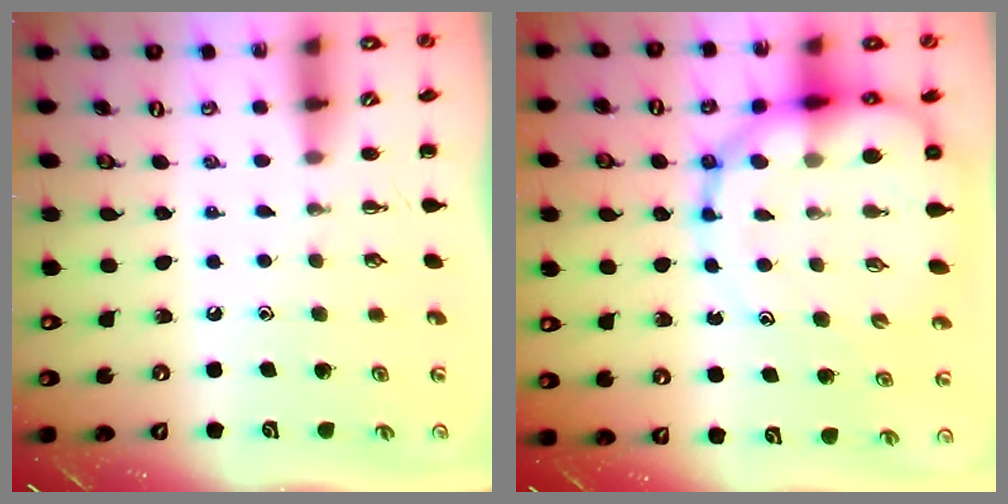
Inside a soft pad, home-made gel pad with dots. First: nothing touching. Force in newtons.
{"total": 18.0, "press": 17.5, "slide": 4.3}